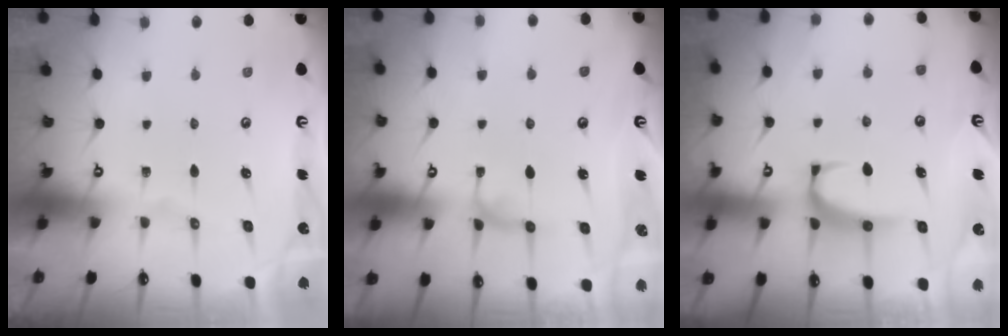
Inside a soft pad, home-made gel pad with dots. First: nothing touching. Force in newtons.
{"total": 0.6, "press": 0.3, "slide": 0.5}
{"total": 2.9, "press": 2.8, "slide": 1.0}